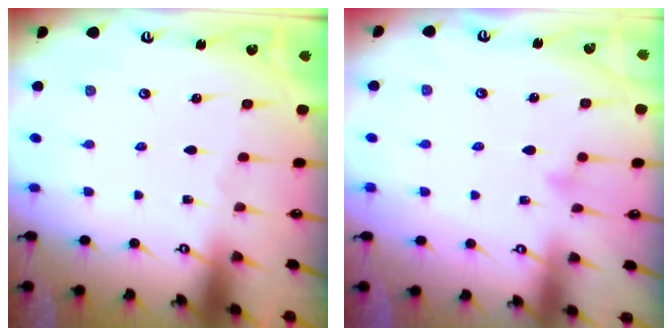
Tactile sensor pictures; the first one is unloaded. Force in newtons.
{"total": 6.5, "press": 6.4, "slide": 0.4}